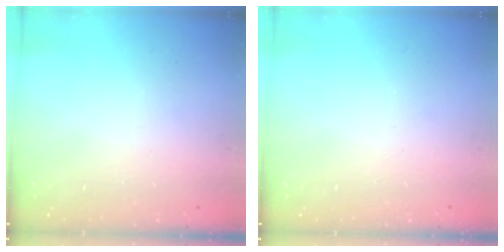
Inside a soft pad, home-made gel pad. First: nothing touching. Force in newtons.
{"total": 0.0}